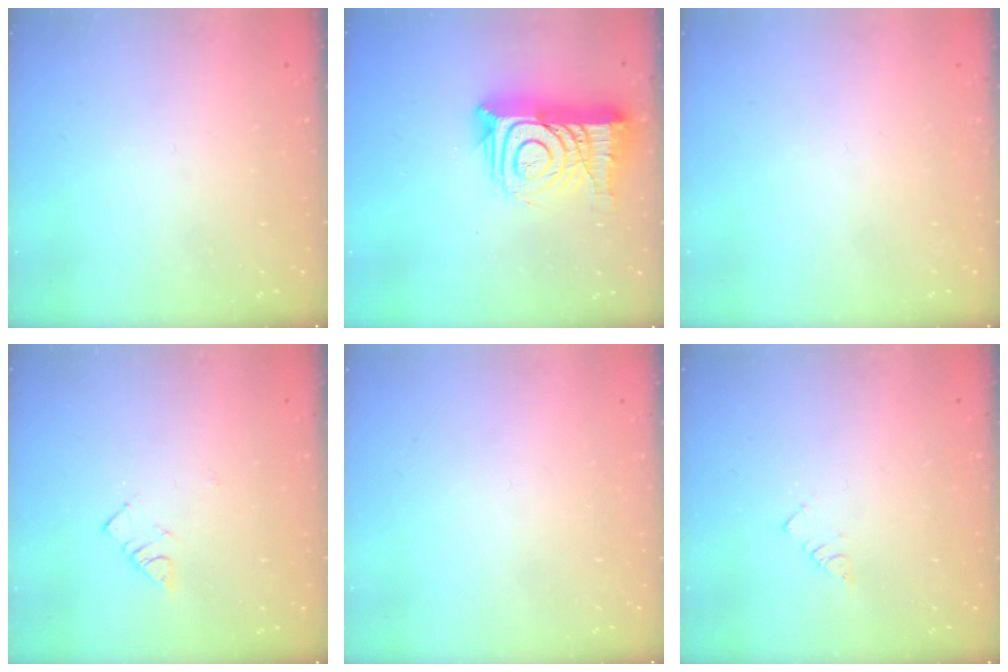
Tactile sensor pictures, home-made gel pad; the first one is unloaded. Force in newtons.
{"total": 19.3, "press": 19.2, "slide": 1.6}
{"total": 1.8, "press": 1.7, "slide": 0.1}
{"total": 2.6, "press": 2.6, "slide": 0.4}
{"total": 1.7, "press": 1.6, "slide": 0.1}
{"total": 3.0, "press": 2.9, "slide": 0.4}